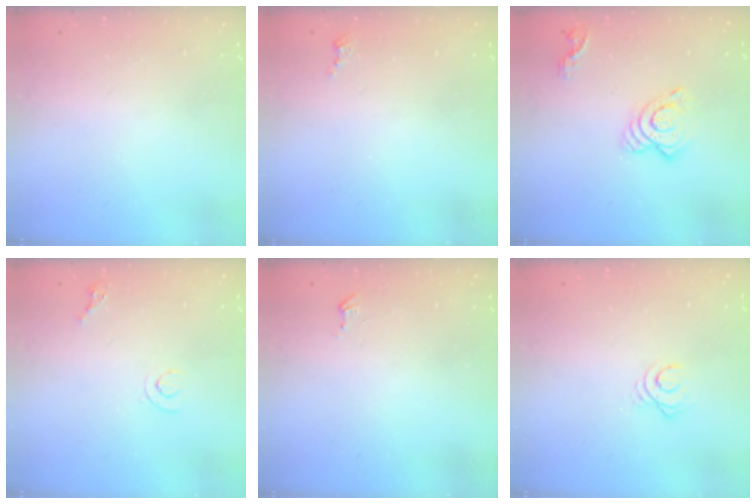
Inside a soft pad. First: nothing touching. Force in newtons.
{"total": 2.3, "press": 2.3, "slide": 0.3}
{"total": 10.2, "press": 10.2, "slide": 0.9}
{"total": 5.8, "press": 5.8, "slide": 0.4}
{"total": 2.6, "press": 2.6, "slide": 0.3}
{"total": 2.9, "press": 2.9, "slide": 0.3}